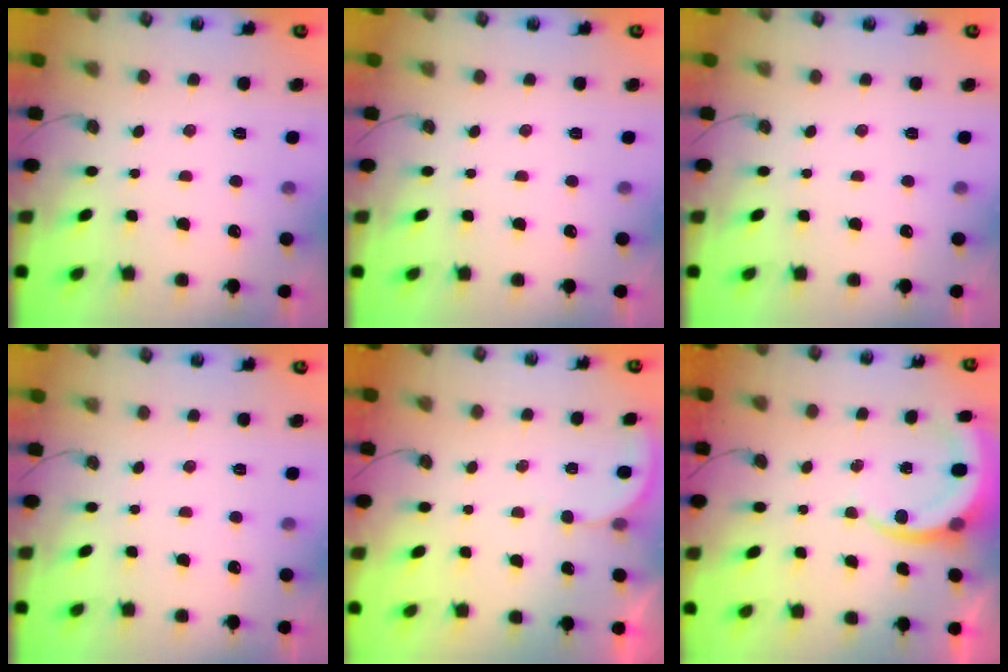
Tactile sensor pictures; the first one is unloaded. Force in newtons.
{"total": 0.0}
{"total": 0.0}
{"total": 0.0}
{"total": 2.6, "press": 2.6, "slide": 0.2}
{"total": 5.9, "press": 5.9, "slide": 0.5}